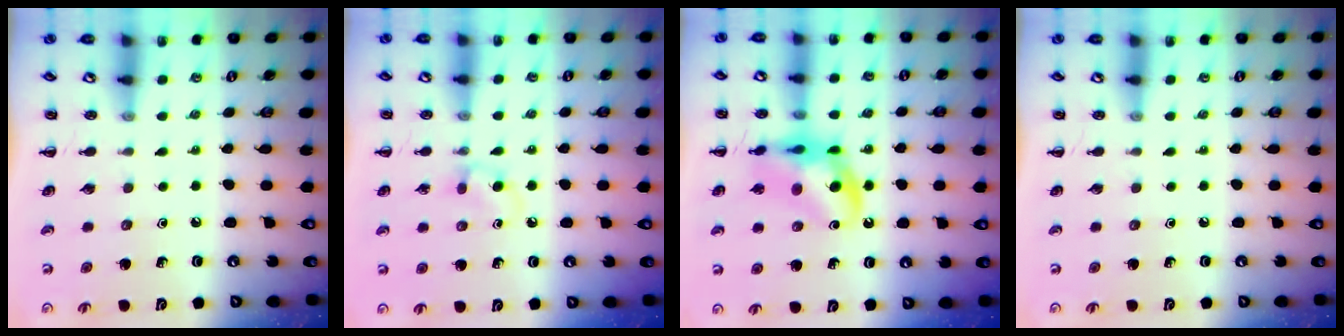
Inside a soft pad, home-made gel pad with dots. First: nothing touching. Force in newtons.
{"total": 4.4, "press": 4.0, "slide": 1.9}
{"total": 14.8, "press": 14.3, "slide": 3.7}
{"total": 0.0}